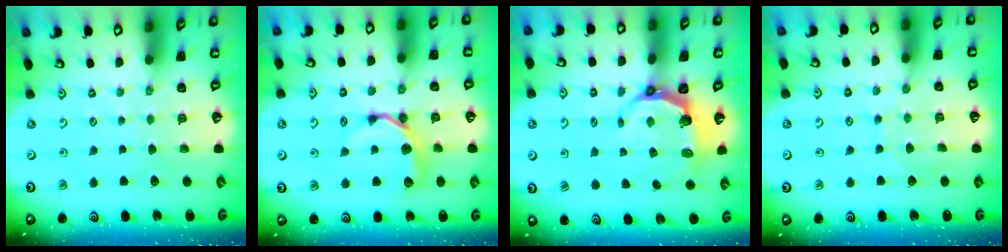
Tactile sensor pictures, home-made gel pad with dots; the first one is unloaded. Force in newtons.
{"total": 9.9, "press": 9.8, "slide": 0.9}
{"total": 6.3, "press": 4.8, "slide": 4.1}
{"total": 5.1, "press": 5.1, "slide": 0.4}